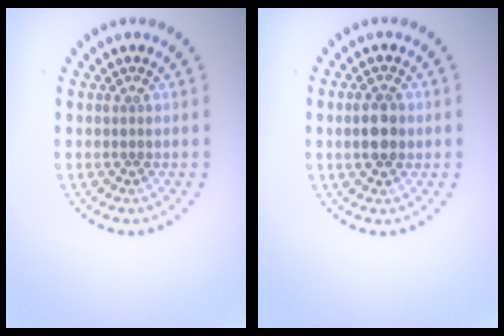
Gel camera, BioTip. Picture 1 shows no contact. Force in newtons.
{"total": 2.5, "press": 2.5, "slide": 0.2}